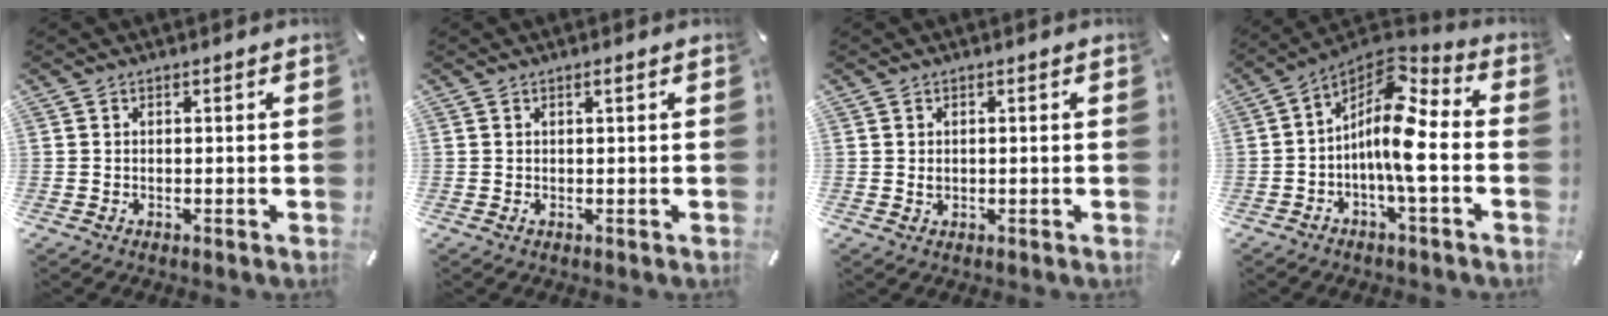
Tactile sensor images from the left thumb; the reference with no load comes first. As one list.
[{"total": 1.3, "force": [0.2, 0.1, 1.3], "torque": [-0.023, -0.004, 0.003]}, {"total": 1.0, "force": [0.1, 0.8, 0.5], "torque": [-0.011, 0.002, 0.002]}, {"total": 12.6, "force": [-1.9, 4.7, 11.5], "torque": [-0.244, -0.018, -0.043]}]